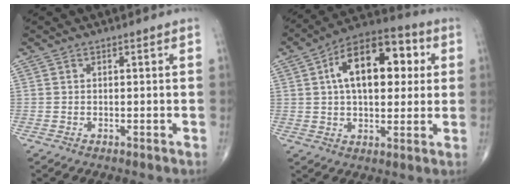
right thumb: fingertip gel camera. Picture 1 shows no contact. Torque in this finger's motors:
{"motor_torque": [1.30, 2.82, 1.53, 0.67, 0.14]}